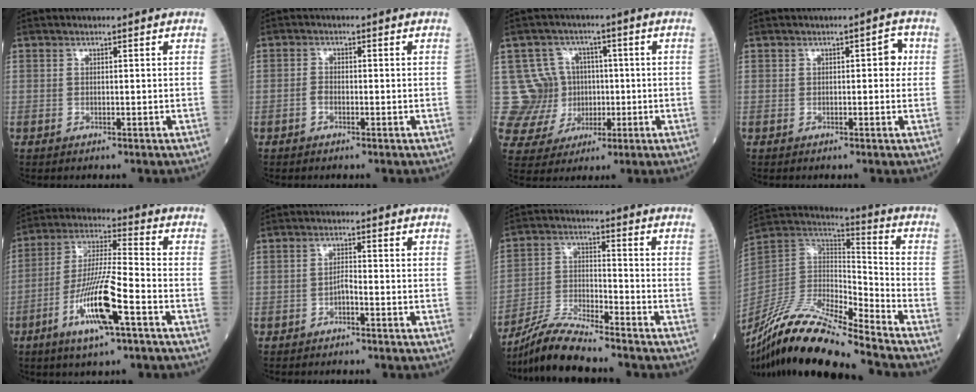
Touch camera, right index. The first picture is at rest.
{"total": 1.3, "force": [-0.6, 0.7, 0.9], "torque": [-0.016, 0.003, -0.012]}
{"total": 9.5, "force": [0.8, 9.5, 0.7], "torque": [-0.022, 0.038, 0.028]}
{"total": 2.2, "force": [0.3, 1.0, 2.0], "torque": [-0.016, 0.009, 0.001]}
{"total": 12.8, "force": [-5.6, 0.8, 11.5], "torque": [-0.229, -0.010, -0.102]}
{"total": 1.4, "force": [-1.0, 0.2, 0.9], "torque": [-0.015, 0.002, -0.019]}
{"total": 9.4, "force": [-8.7, -0.1, 3.7], "torque": [-0.075, -0.015, -0.164]}
{"total": 19.4, "force": [-16.2, 1.1, 10.6], "torque": [-0.223, -0.005, -0.308]}